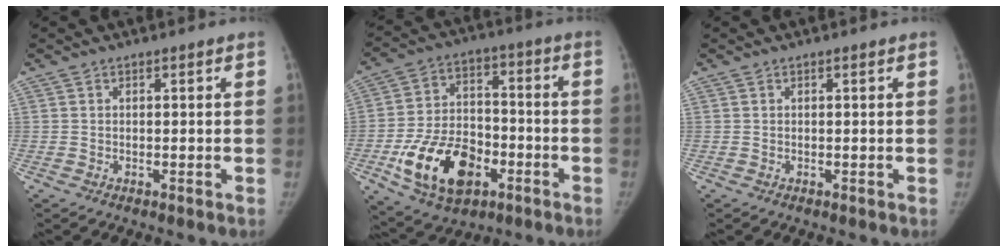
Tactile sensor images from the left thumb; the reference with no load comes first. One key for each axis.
{"total": 17.9, "fx": -7.0, "fy": 11.5, "fz": 11.8, "tx": -0.176, "ty": 0.031, "tz": -0.112}
{"total": 0.0}